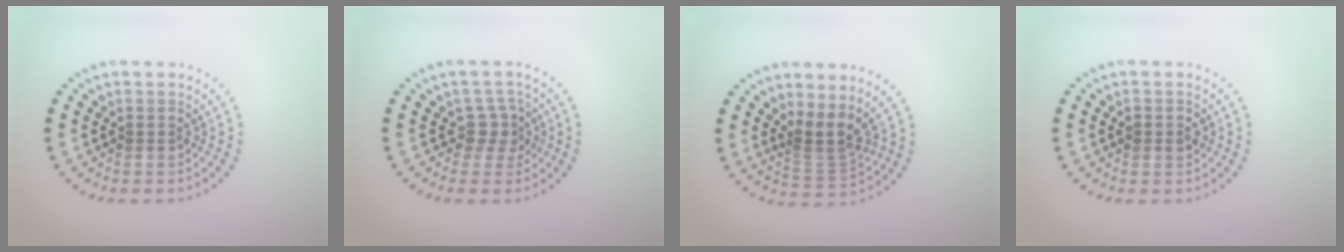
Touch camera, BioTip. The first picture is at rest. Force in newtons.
{"total": 2.2, "press": 1.7, "slide": 1.4}
{"total": 2.9, "press": 2.2, "slide": 1.9}
{"total": 0.9, "press": 0.9, "slide": 0.1}